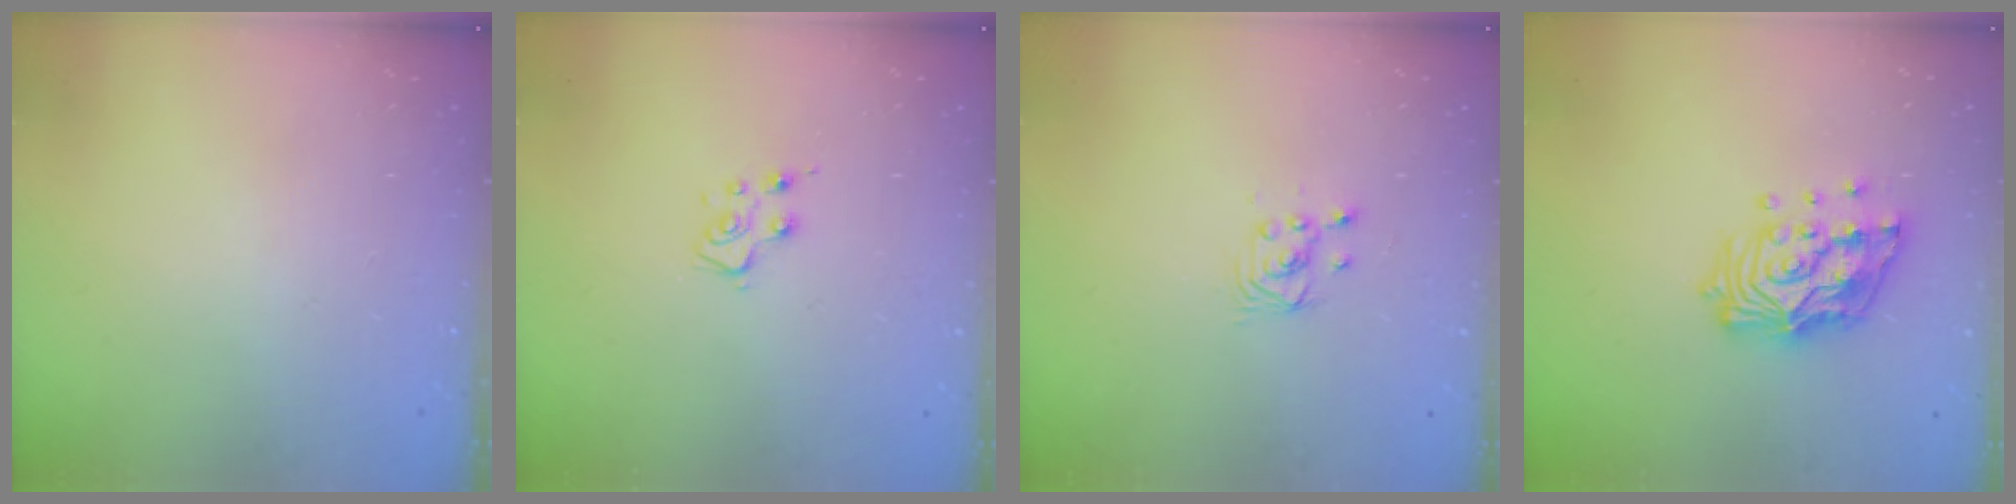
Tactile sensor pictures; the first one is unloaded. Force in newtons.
{"total": 6.2, "press": 6.1, "slide": 0.8}
{"total": 2.2, "press": 2.2, "slide": 0.3}
{"total": 15.5, "press": 15.4, "slide": 1.8}